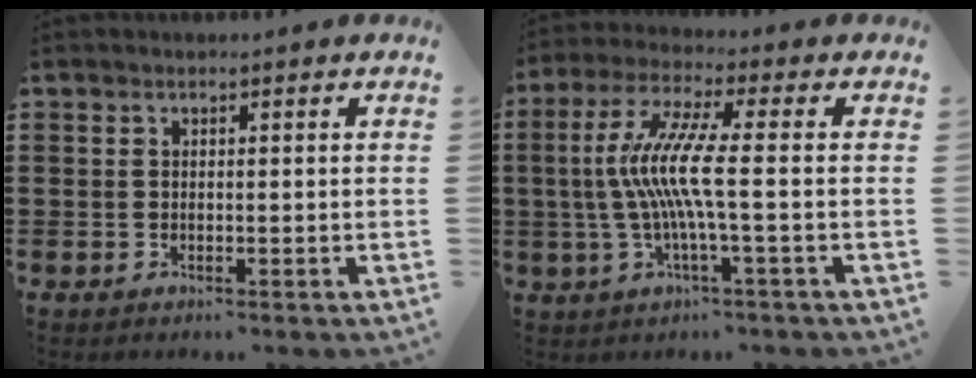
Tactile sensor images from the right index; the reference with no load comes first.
{"total": 9.5, "force": [-1.0, 0.4, 9.5], "torque": [-0.211, -0.018, -0.034]}